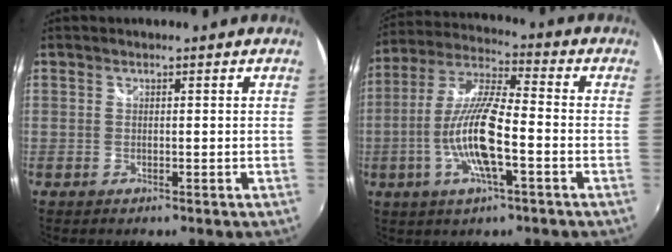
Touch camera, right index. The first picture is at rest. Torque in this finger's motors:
{"motor_torque": [2.14, 0.00, 1.05, 0.14]}